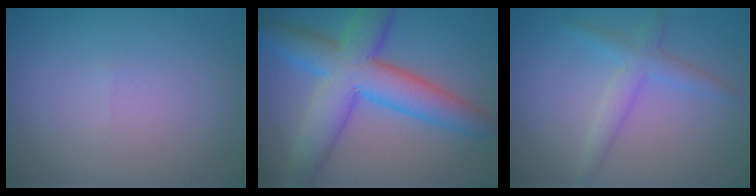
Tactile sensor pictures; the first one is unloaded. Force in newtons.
{"total": 9.0, "press": 9.0, "slide": 0.1}
{"total": 2.6, "press": 2.6, "slide": 0.1}